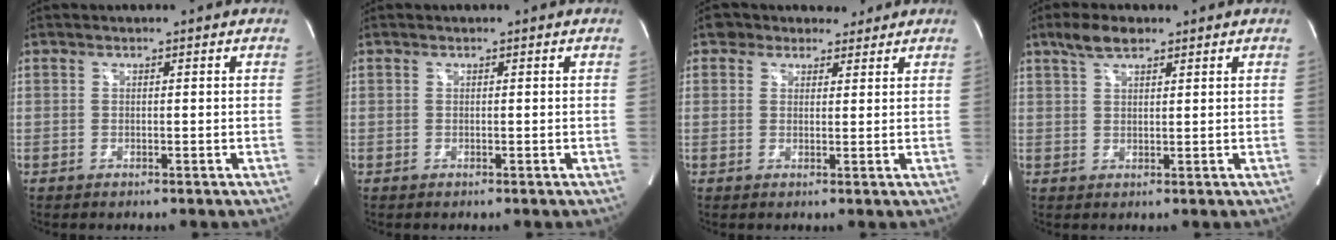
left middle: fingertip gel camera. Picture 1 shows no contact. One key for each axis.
{"total": 0.0}
{"total": 4.7, "fx": 3.7, "fy": 2.8, "fz": 0.6, "tx": 0.000, "ty": 0.017, "tz": 0.052}
{"total": 4.1, "fx": 3.0, "fy": 1.4, "fz": 2.5, "tx": -0.058, "ty": 0.013, "tz": 0.059}